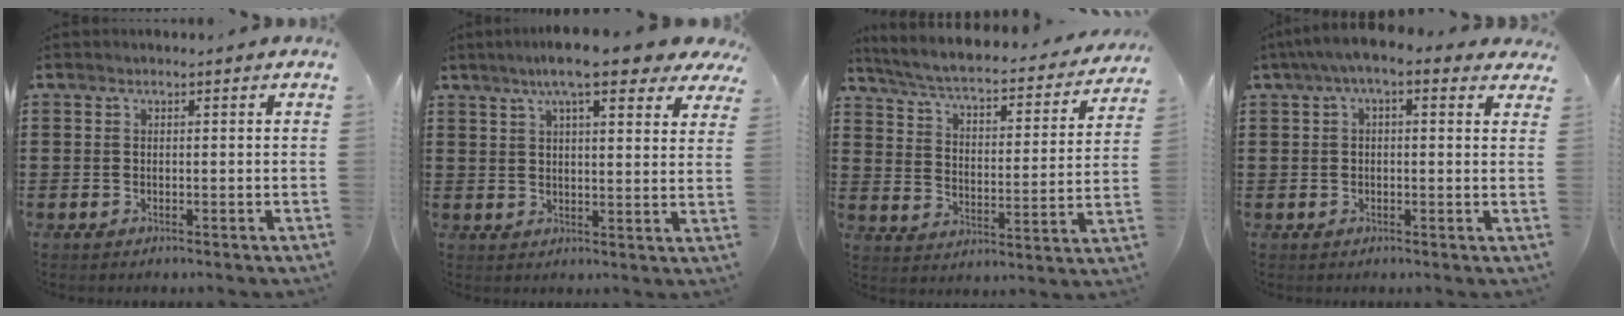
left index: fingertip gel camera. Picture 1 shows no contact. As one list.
[{"total": 8.9, "force": [6.8, 1.4, 5.7], "torque": [-0.111, -0.010, 0.118]}, {"total": 4.4, "force": [3.9, 0.3, 2.0], "torque": [-0.060, -0.033, 0.058]}, {"total": 3.7, "force": [1.5, 1.2, 3.2], "torque": [-0.062, 0.005, 0.023]}]